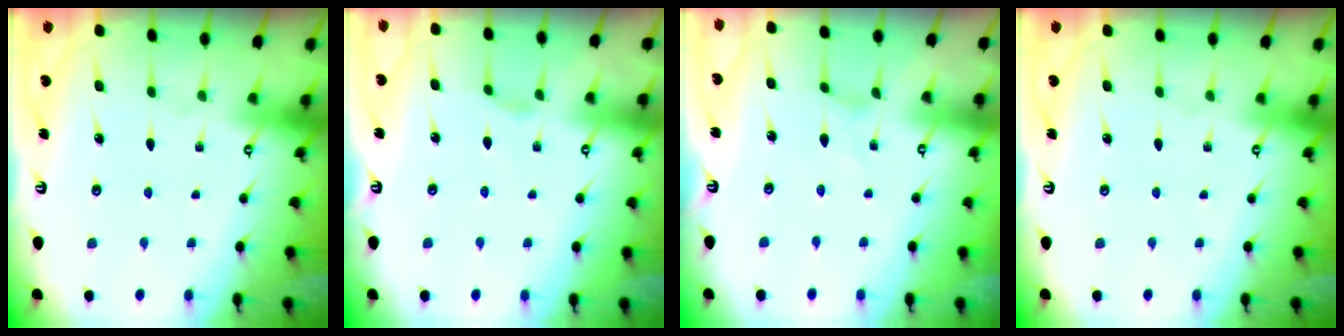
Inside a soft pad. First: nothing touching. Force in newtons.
{"total": 0.0}
{"total": 0.0}
{"total": 0.0}